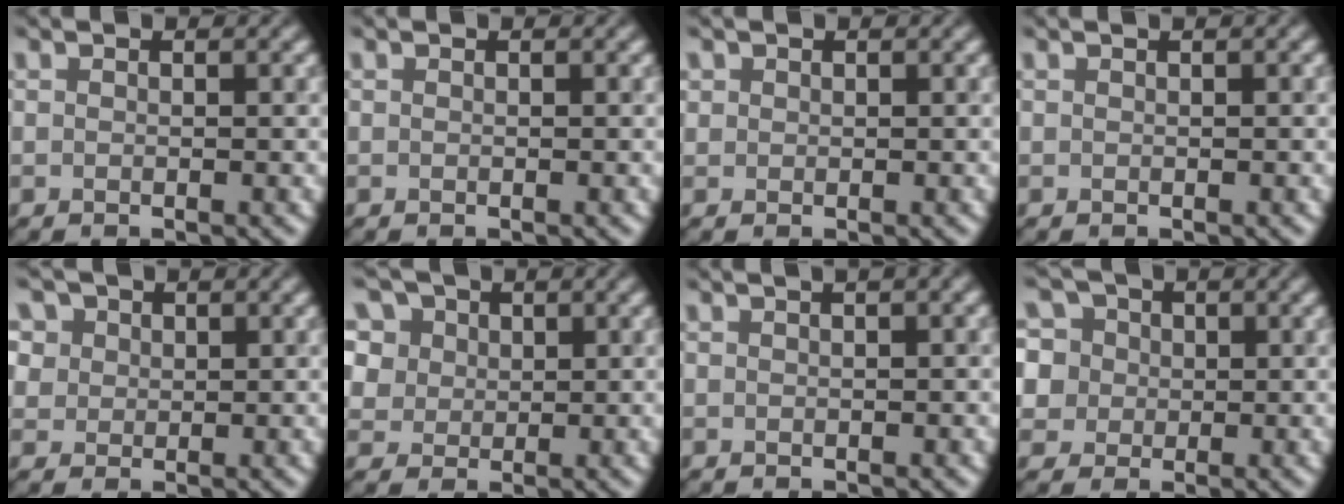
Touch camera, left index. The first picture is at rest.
{"total": 0.0}
{"total": 0.6, "force": [0.3, 0.6, 0.0], "torque": [0.006, -0.002, 0.007]}
{"total": 0.8, "force": [0.4, 0.2, 0.6], "torque": [-0.006, 0.008, 0.003]}
{"total": 6.0, "force": [3.2, 4.5, 2.4], "torque": [-0.067, 0.014, 0.047]}
{"total": 10.3, "force": [5.7, 7.3, 4.5], "torque": [-0.110, 0.026, 0.081]}
{"total": 4.2, "force": [2.0, 1.9, 3.2], "torque": [-0.018, 0.031, 0.007]}
{"total": 9.4, "force": [4.1, 7.4, 4.1], "torque": [-0.081, 0.034, 0.042]}